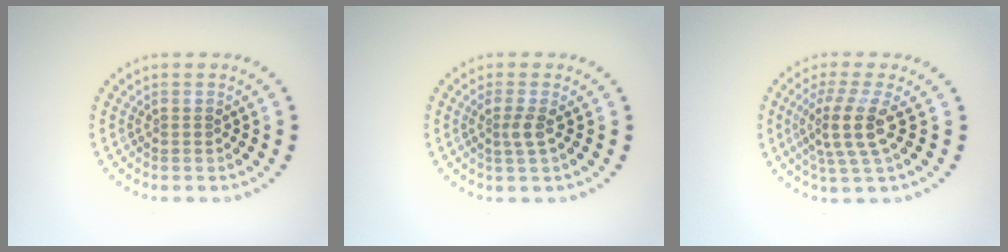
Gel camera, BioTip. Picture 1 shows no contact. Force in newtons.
{"total": 1.6, "press": 1.2, "slide": 1.1}
{"total": 3.7, "press": 2.9, "slide": 2.2}